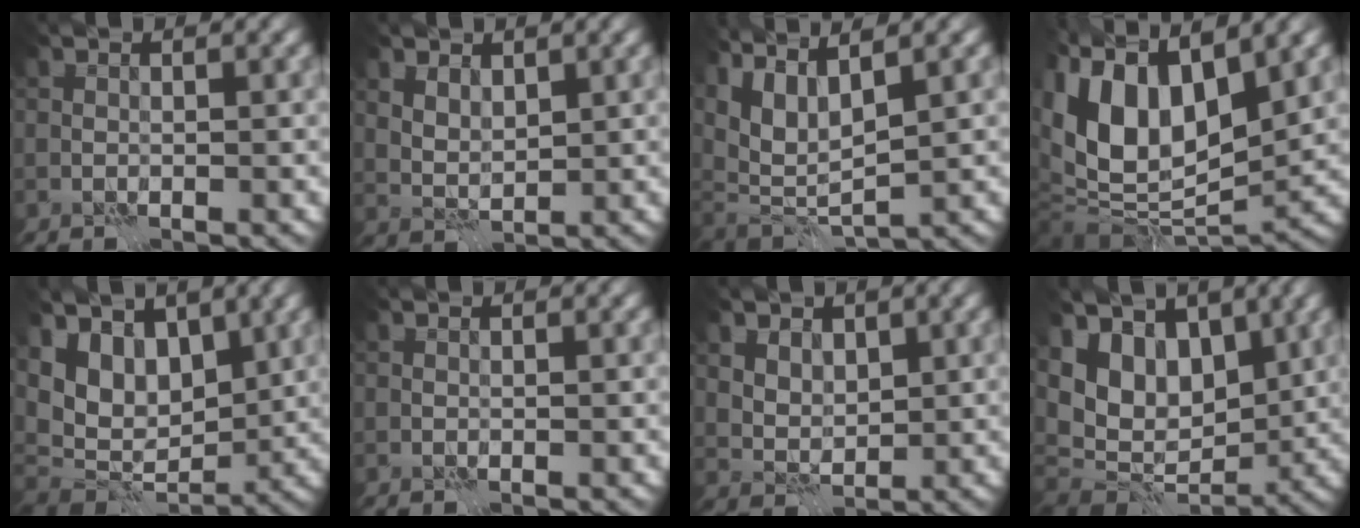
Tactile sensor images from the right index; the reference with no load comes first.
{"total": 2.4, "force": [1.5, 1.3, 1.4], "torque": [-0.025, -0.004, 0.031]}
{"total": 6.8, "force": [2.9, 2.9, 5.4], "torque": [-0.117, -0.003, 0.061]}
{"total": 14.5, "force": [3.2, 6.6, 12.5], "torque": [-0.244, 0.013, 0.059]}
{"total": 7.2, "force": [3.3, 4.4, 4.6], "torque": [-0.090, -0.004, 0.056]}
{"total": 0.0}
{"total": 4.6, "force": [2.6, 3.1, 2.2], "torque": [-0.050, 0.003, 0.053]}
{"total": 9.1, "force": [3.6, 5.9, 5.9], "torque": [-0.116, 0.010, 0.057]}